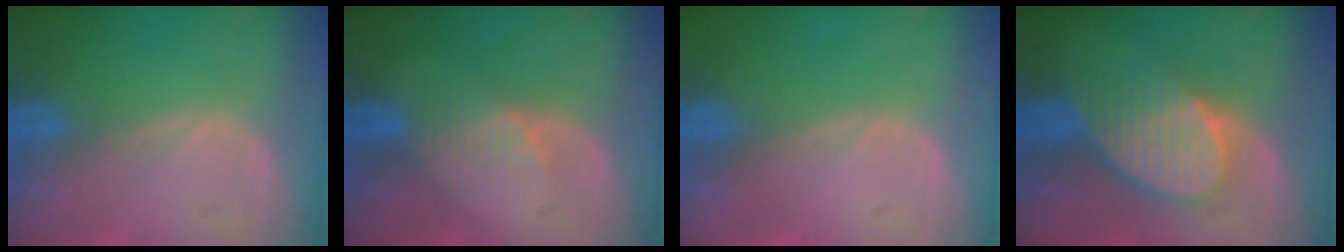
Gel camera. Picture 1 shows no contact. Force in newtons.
{"total": 3.1, "press": 3.1, "slide": 0.3}
{"total": 0.0}
{"total": 7.5, "press": 7.4, "slide": 1.3}